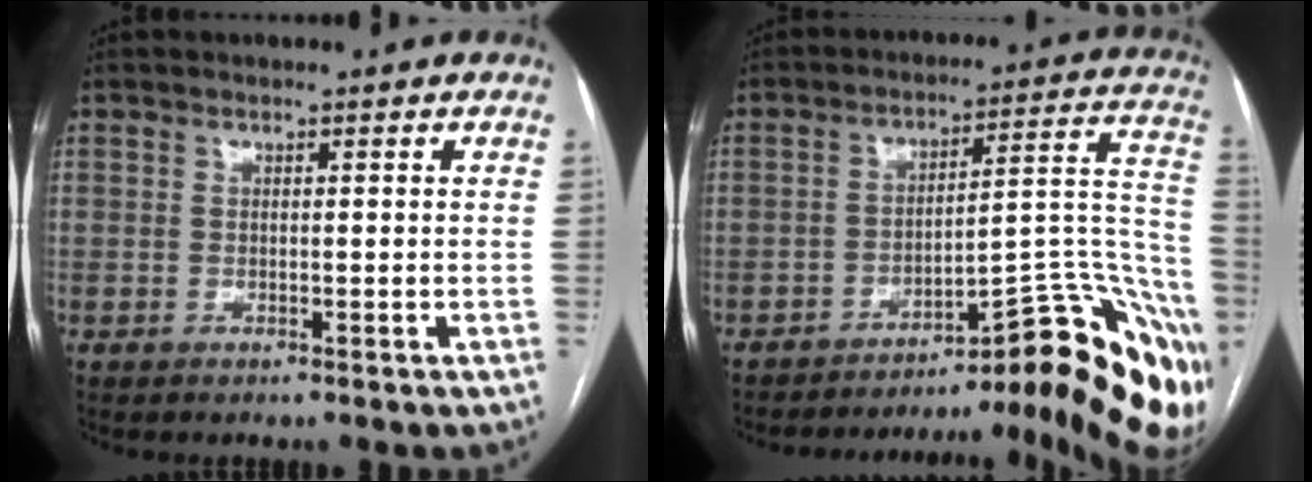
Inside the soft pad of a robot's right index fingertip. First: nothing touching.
{"total": 22.1, "force": [-14.7, 5.1, 15.8], "torque": [-0.084, 0.054, -0.179]}